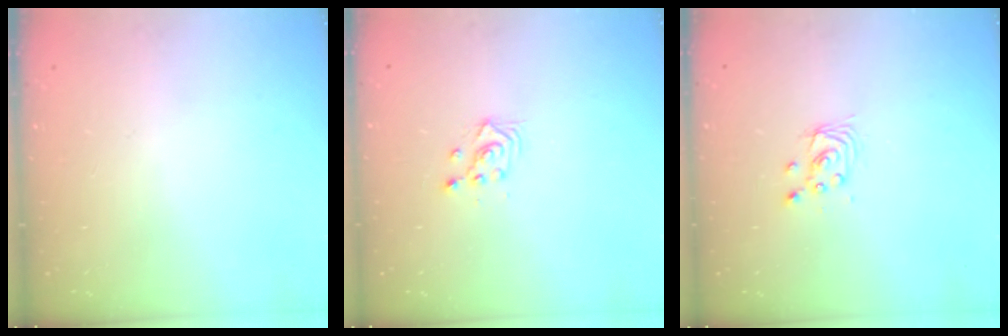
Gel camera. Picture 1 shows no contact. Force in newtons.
{"total": 2.3, "press": 2.3, "slide": 0.2}
{"total": 2.9, "press": 2.9, "slide": 0.2}